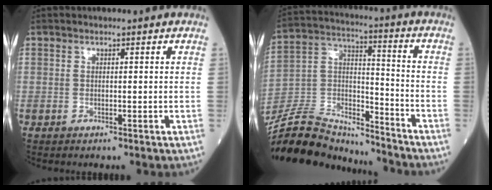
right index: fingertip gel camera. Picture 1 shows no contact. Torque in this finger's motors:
{"motor_torque": [0.01, -0.89, -0.05, -0.05]}